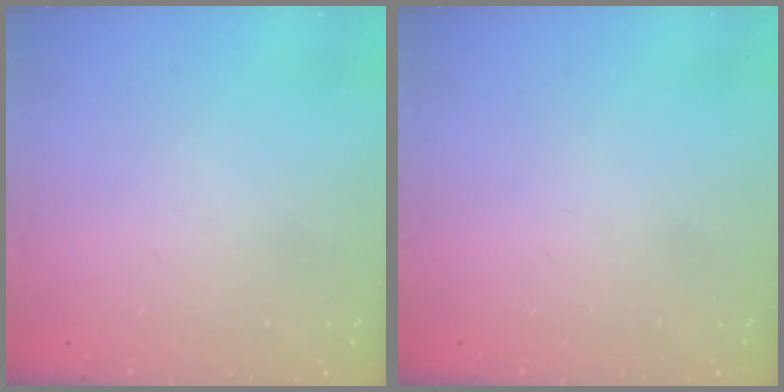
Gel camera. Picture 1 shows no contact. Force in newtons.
{"total": 0.0}